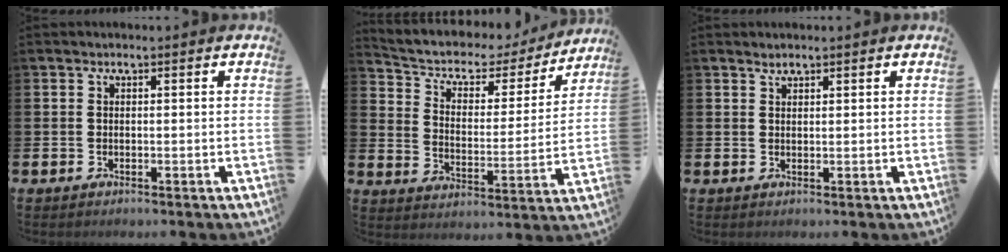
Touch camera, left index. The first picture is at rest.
{"total": 6.3, "force": [5.3, 2.8, 1.7], "torque": [-0.064, -0.038, 0.084]}
{"total": 1.3, "force": [1.2, 0.4, 0.2], "torque": [0.009, -0.004, 0.019]}